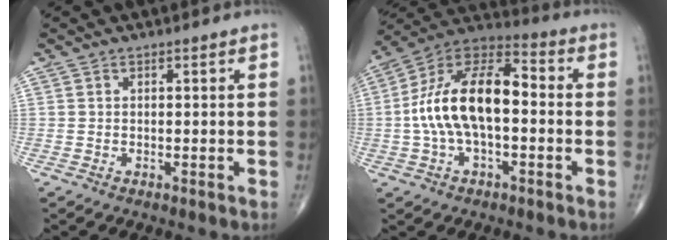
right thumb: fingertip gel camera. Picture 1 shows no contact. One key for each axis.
{"total": 17.4, "fx": -0.8, "fy": 8.7, "fz": 15.0, "tx": -0.274, "ty": 0.044, "tz": -0.024}